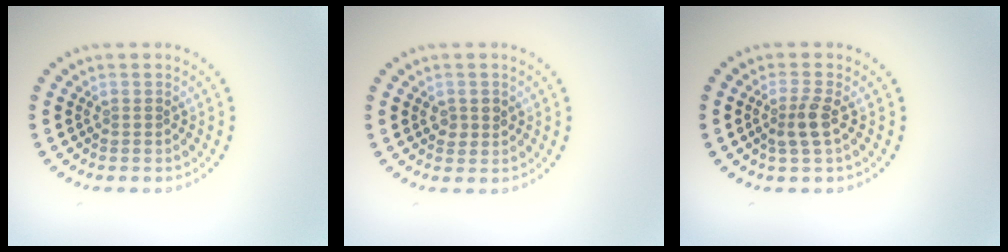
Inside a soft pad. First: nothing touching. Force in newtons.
{"total": 1.5, "press": 1.5, "slide": 0.2}
{"total": 2.2, "press": 1.9, "slide": 1.2}